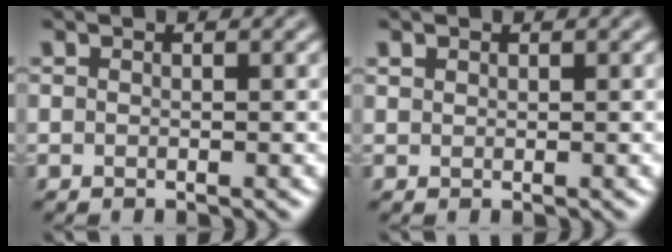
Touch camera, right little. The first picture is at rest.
{"total": 0.6, "force": [0.4, 0.3, 0.1], "torque": [-0.003, 0.000, 0.011]}